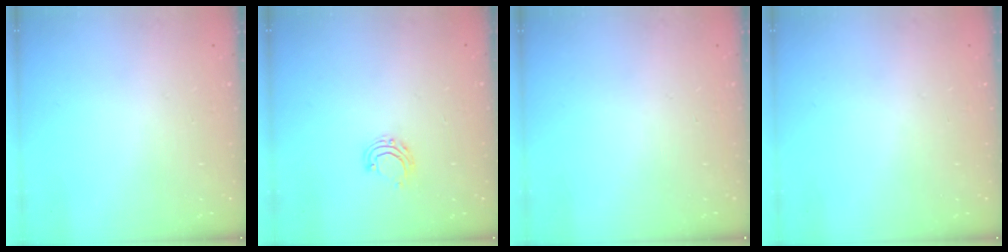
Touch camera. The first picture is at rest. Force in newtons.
{"total": 6.6, "press": 6.6, "slide": 0.7}
{"total": 0.0}
{"total": 0.0}